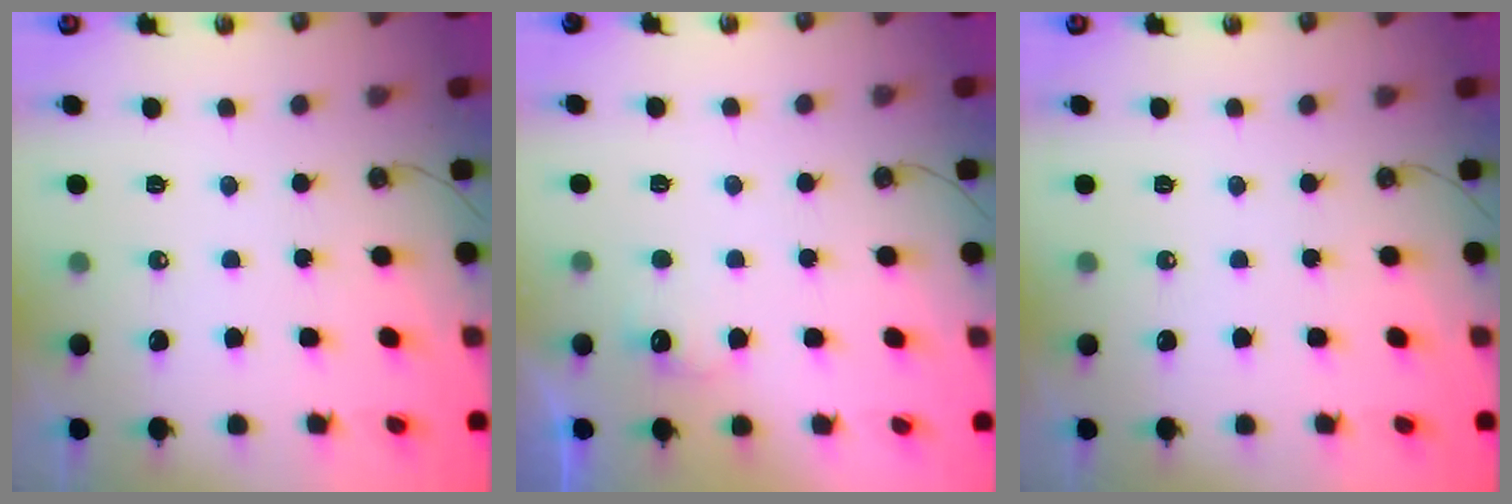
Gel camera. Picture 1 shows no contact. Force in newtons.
{"total": 4.5, "press": 4.3, "slide": 1.0}
{"total": 0.0}